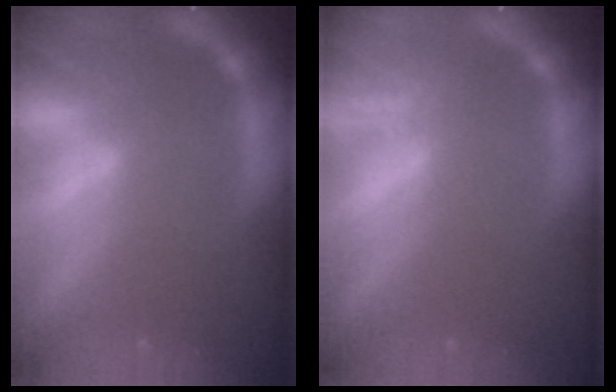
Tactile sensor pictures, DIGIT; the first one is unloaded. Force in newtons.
{"total": 2.0}